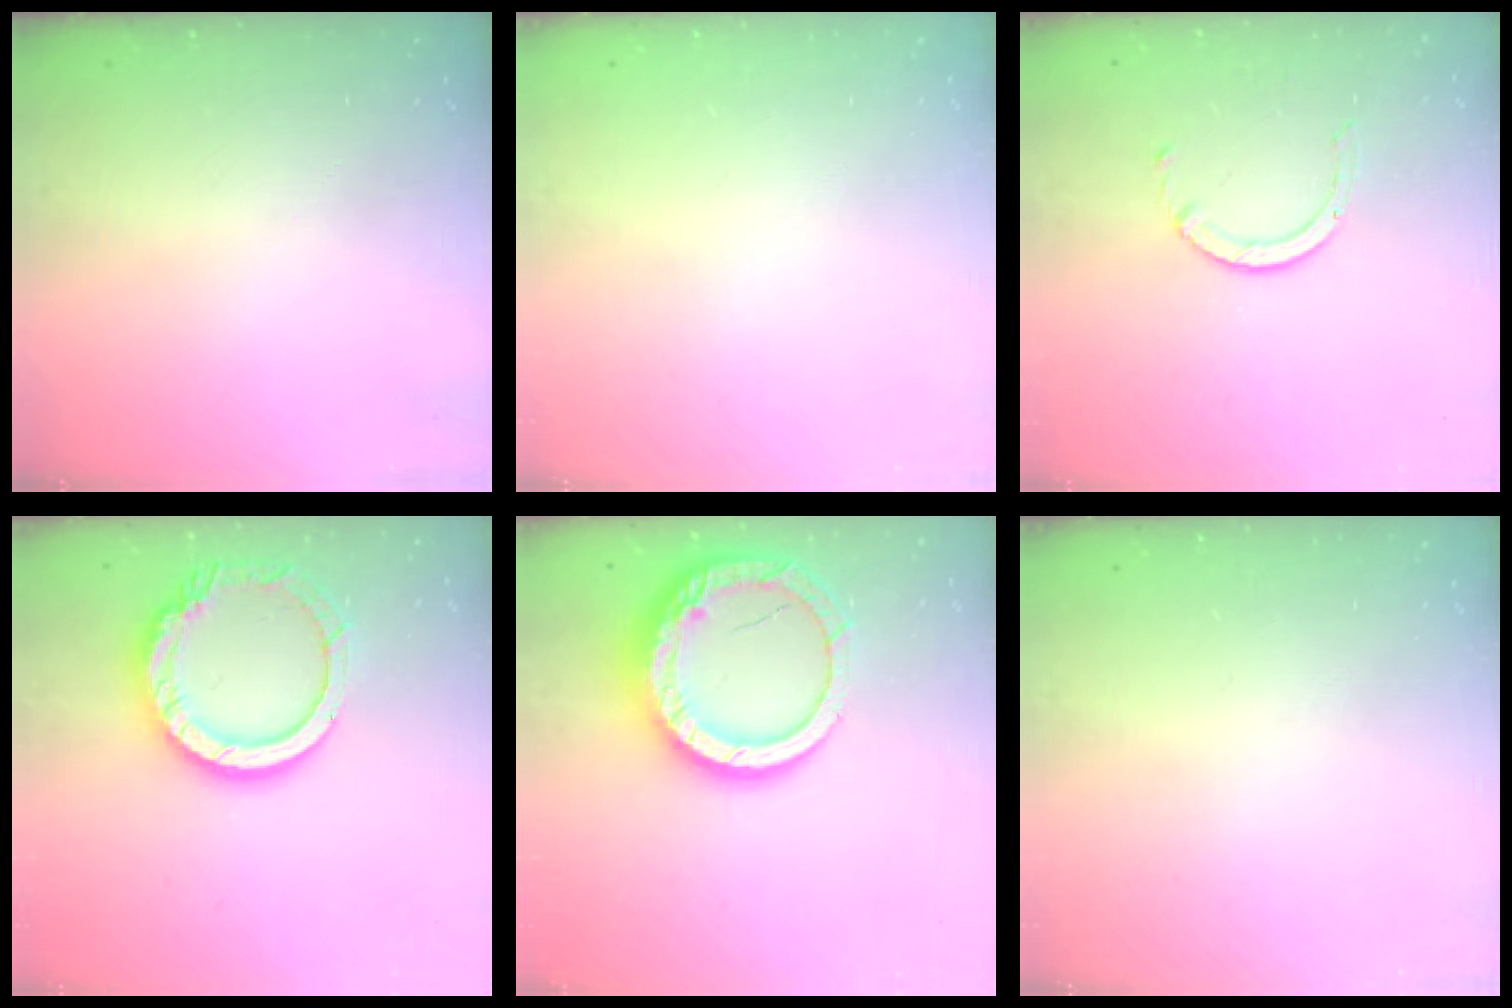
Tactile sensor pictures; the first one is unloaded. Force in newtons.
{"total": 0.0}
{"total": 2.5, "press": 2.4, "slide": 0.3}
{"total": 14.2, "press": 14.1, "slide": 1.3}
{"total": 16.5, "press": 16.5, "slide": 1.2}
{"total": 0.0}